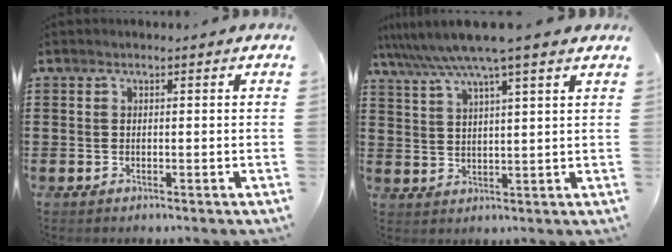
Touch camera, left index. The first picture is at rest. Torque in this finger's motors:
{"motor_torque": [1.05, -1.09, 1.05, 0.21]}